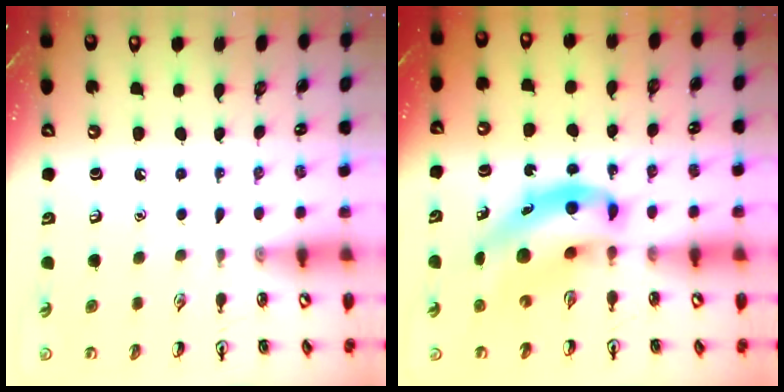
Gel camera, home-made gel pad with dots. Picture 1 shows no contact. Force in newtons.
{"total": 9.8, "press": 9.4, "slide": 2.8}